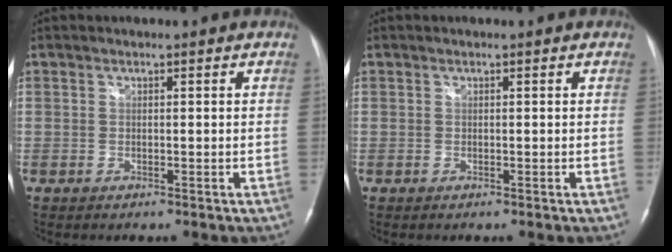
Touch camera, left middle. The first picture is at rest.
{"total": 0.0}